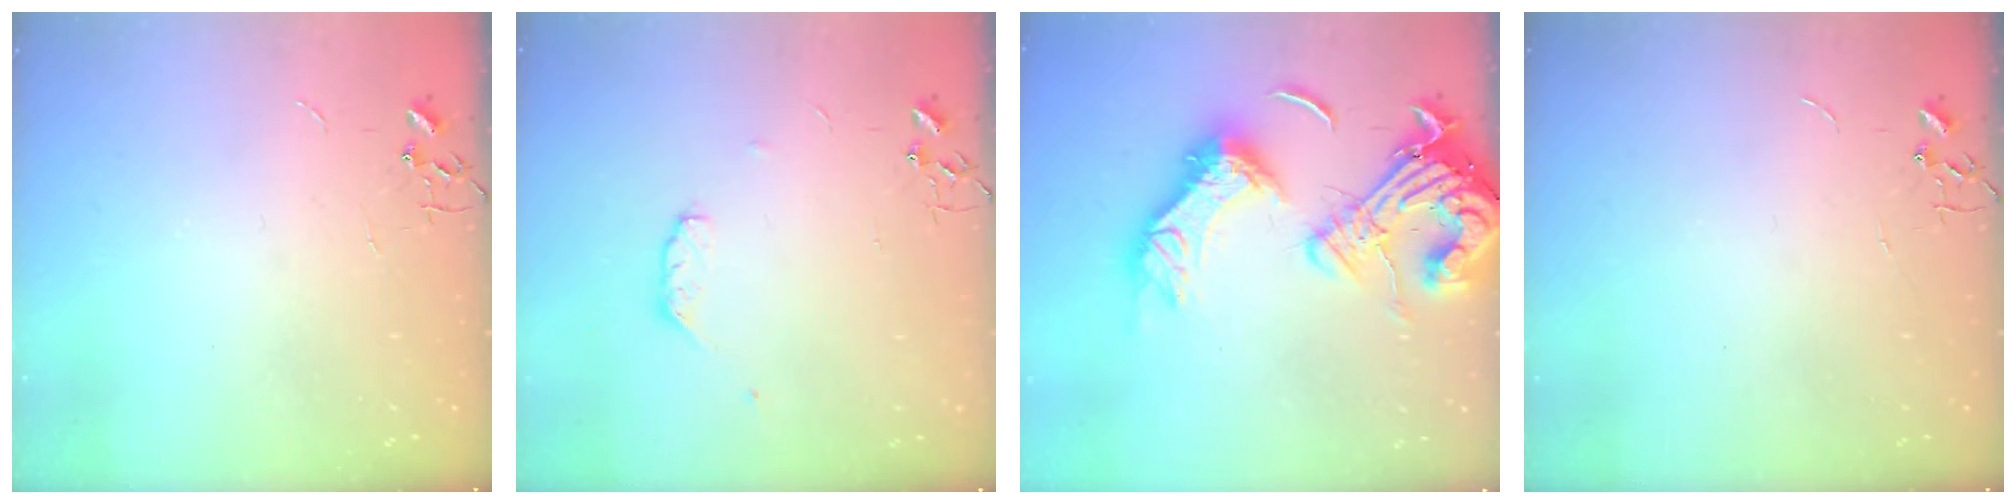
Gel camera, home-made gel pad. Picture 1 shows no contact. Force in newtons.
{"total": 5.3, "press": 5.2, "slide": 1.0}
{"total": 25.4, "press": 25.1, "slide": 3.8}
{"total": 0.0}